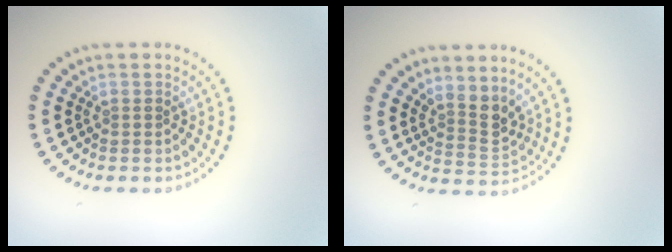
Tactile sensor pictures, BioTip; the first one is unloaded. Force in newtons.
{"total": 2.7, "press": 2.0, "slide": 1.8}